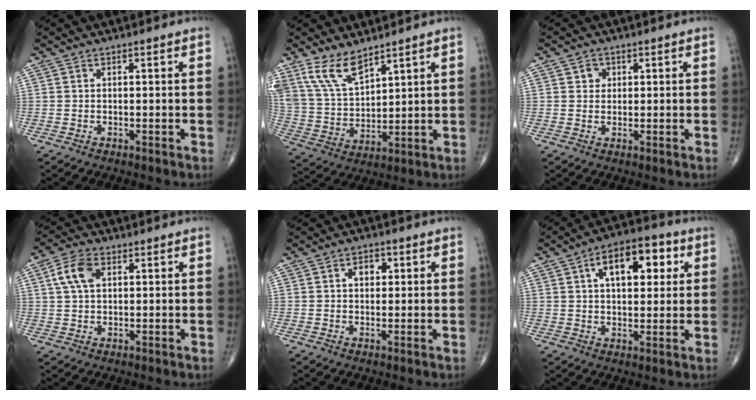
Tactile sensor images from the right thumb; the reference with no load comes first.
{"total": 10.1, "force": [7.3, 4.3, 5.5], "torque": [-0.103, -0.037, 0.165]}
{"total": 2.2, "force": [0.7, 1.9, 0.7], "torque": [0.002, -0.001, 0.007]}
{"total": 6.2, "force": [1.9, 3.8, 4.6], "torque": [-0.090, 0.008, 0.034]}
{"total": 3.2, "force": [0.8, 2.3, 2.1], "torque": [-0.017, 0.004, 0.009]}
{"total": 13.3, "force": [4.2, 7.0, 10.5], "torque": [-0.126, 0.012, 0.061]}